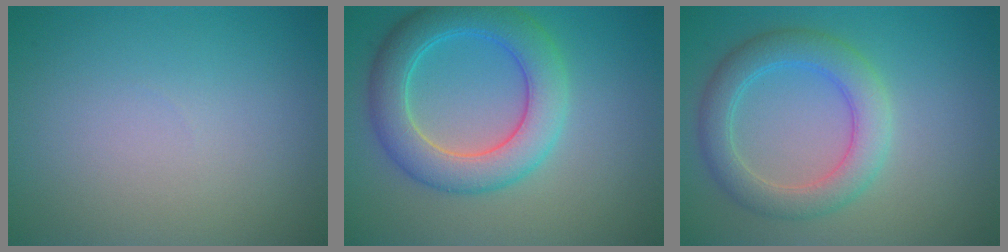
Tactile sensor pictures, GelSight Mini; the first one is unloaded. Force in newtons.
{"total": 6.4, "press": 6.3, "slide": 0.4}
{"total": 4.4, "press": 4.4, "slide": 0.2}